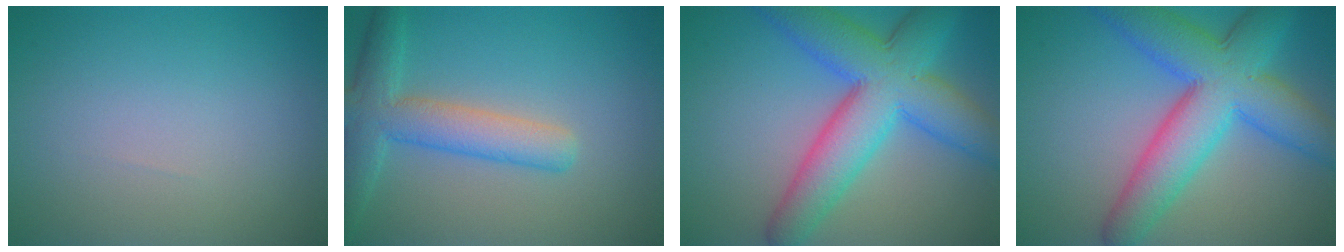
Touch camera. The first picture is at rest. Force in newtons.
{"total": 5.1, "press": 5.1, "slide": 0.2}
{"total": 9.9, "press": 9.9, "slide": 0.1}
{"total": 9.9, "press": 9.9, "slide": 0.1}